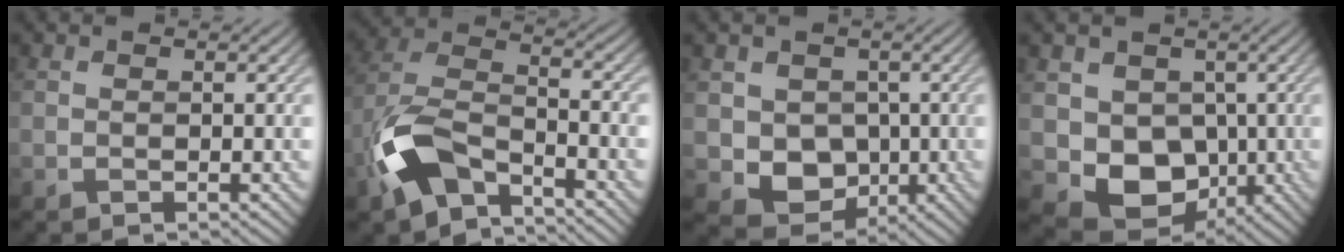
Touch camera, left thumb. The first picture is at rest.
{"total": 10.6, "force": [-6.0, 4.6, 7.3], "torque": [-0.162, -0.002, -0.138]}
{"total": 6.2, "force": [-0.4, 5.4, 3.1], "torque": [-0.073, -0.020, -0.014]}
{"total": 7.0, "force": [-0.7, 5.9, 3.8], "torque": [-0.085, -0.025, -0.017]}